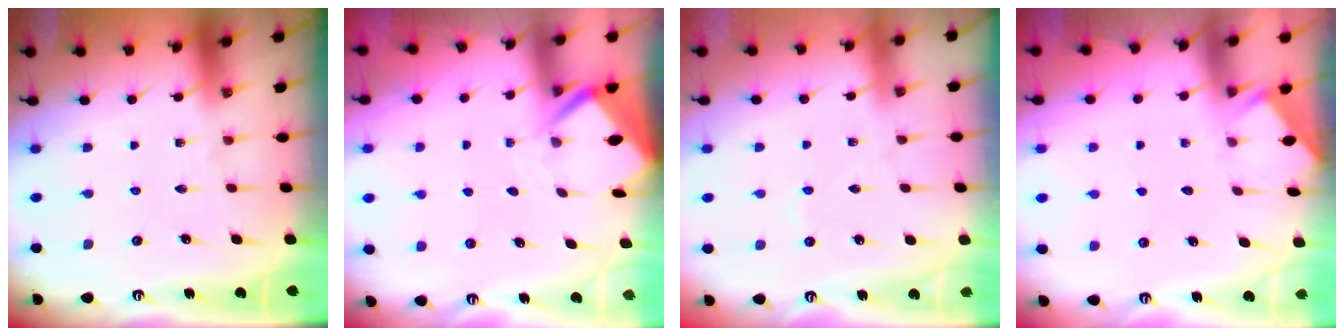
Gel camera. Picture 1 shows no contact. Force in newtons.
{"total": 3.2, "press": 3.2, "slide": 0.3}
{"total": 2.6, "press": 2.5, "slide": 0.5}
{"total": 1.9, "press": 1.9, "slide": 0.3}